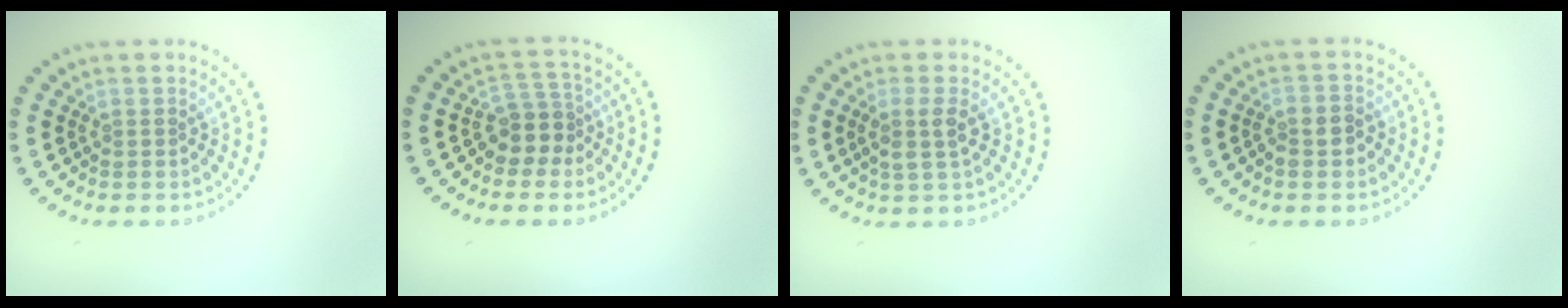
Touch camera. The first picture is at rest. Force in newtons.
{"total": 2.8, "press": 2.3, "slide": 1.6}
{"total": 2.1, "press": 1.8, "slide": 0.9}
{"total": 2.1, "press": 1.9, "slide": 0.9}